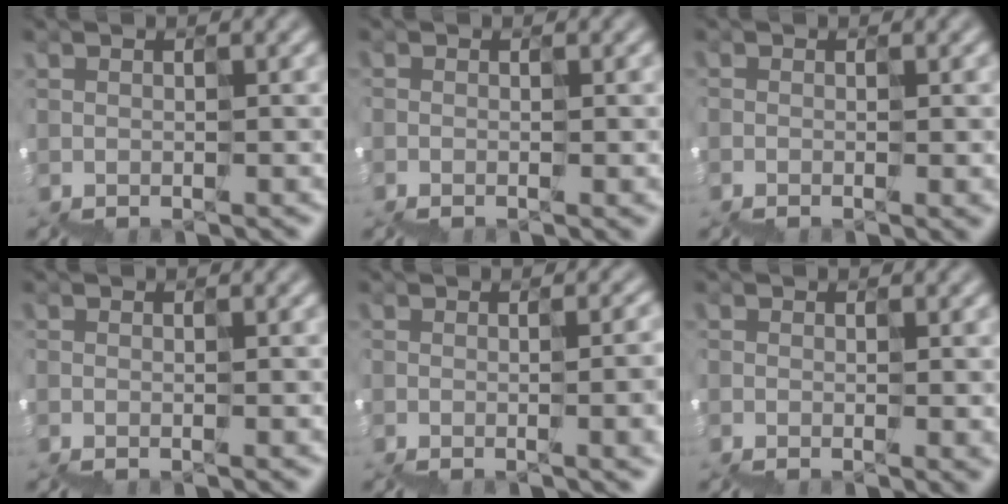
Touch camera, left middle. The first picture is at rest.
{"total": 1.2, "force": [-0.5, 0.4, 1.1], "torque": [-0.018, -0.001, -0.008]}
{"total": 2.2, "force": [-0.6, 0.7, 2.0], "torque": [-0.029, -0.003, -0.007]}
{"total": 0.6, "force": [-0.4, 0.1, 0.4], "torque": [-0.009, 0.000, -0.009]}
{"total": 8.6, "force": [-1.5, 4.2, 7.4], "torque": [-0.083, 0.003, -0.003]}
{"total": 3.0, "force": [-0.6, 1.1, 2.7], "torque": [-0.041, -0.005, -0.004]}